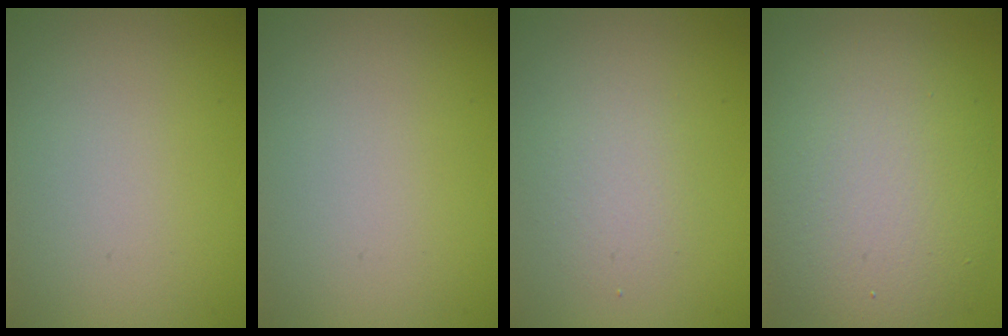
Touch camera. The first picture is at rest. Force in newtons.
{"total": 0.0}
{"total": 1.9, "press": 1.9, "slide": 0.1}
{"total": 9.1, "press": 9.1, "slide": 0.6}